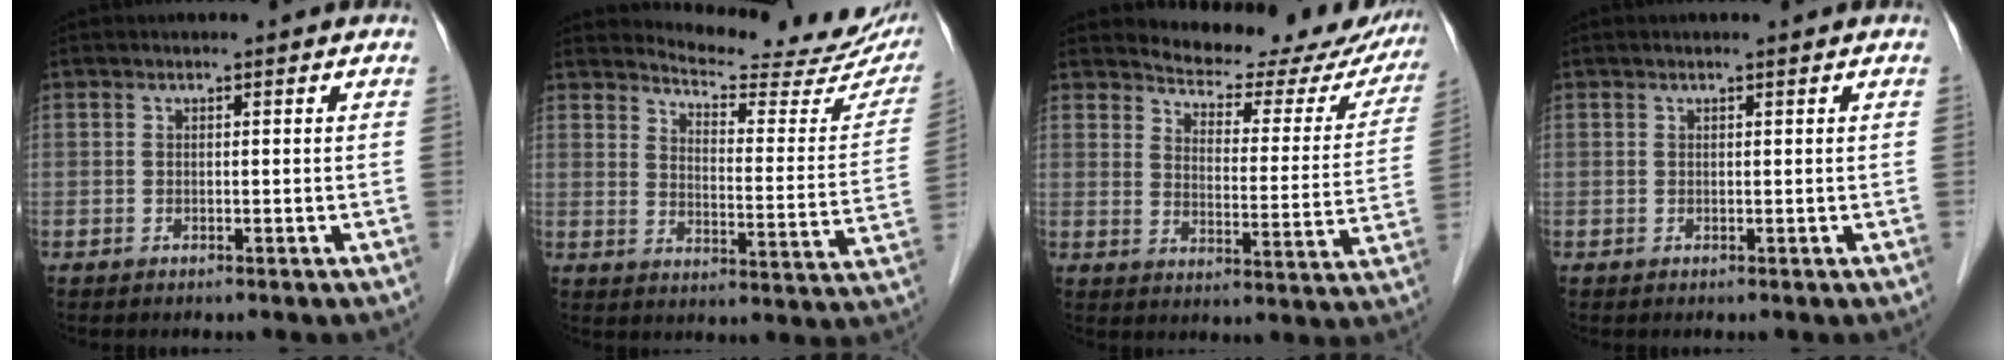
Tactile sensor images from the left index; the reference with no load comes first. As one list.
[{"total": 17.8, "force": [16.5, 2.5, 5.9], "torque": [-0.076, -0.073, 0.191]}, {"total": 18.7, "force": [17.5, 4.9, 4.4], "torque": [-0.030, -0.055, 0.197]}, {"total": 0.8, "force": [0.7, -0.1, 0.4], "torque": [-0.010, 0.006, 0.014]}]